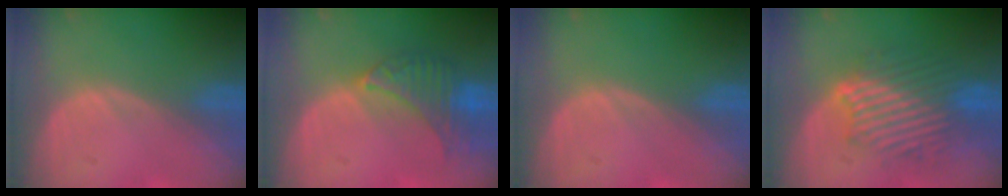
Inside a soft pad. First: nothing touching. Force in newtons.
{"total": 6.8, "press": 6.7, "slide": 0.9}
{"total": 0.0}
{"total": 9.1, "press": 9.1, "slide": 0.6}